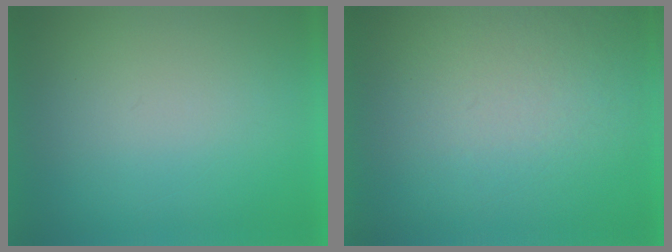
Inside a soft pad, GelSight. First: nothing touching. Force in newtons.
{"total": 5.8}